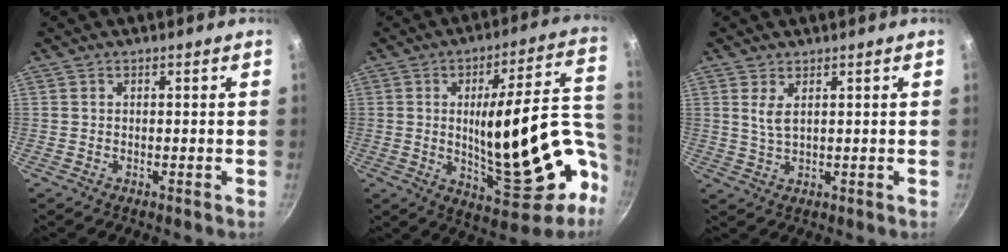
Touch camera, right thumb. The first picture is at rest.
{"total": 25.0, "force": [-3.7, 9.7, 22.8], "torque": [-0.290, 0.033, -0.024]}
{"total": 3.3, "force": [1.4, 1.3, 2.7], "torque": [-0.053, -0.011, 0.031]}